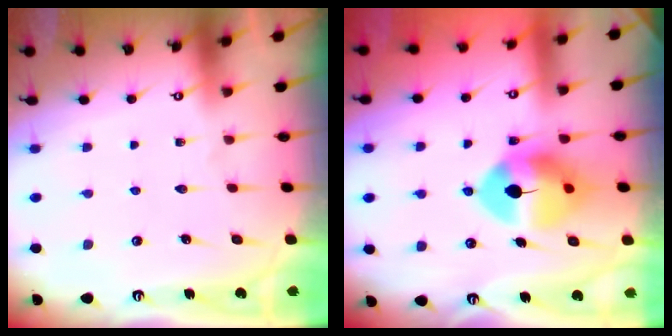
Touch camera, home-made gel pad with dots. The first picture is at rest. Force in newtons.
{"total": 9.3, "press": 9.3, "slide": 1.2}